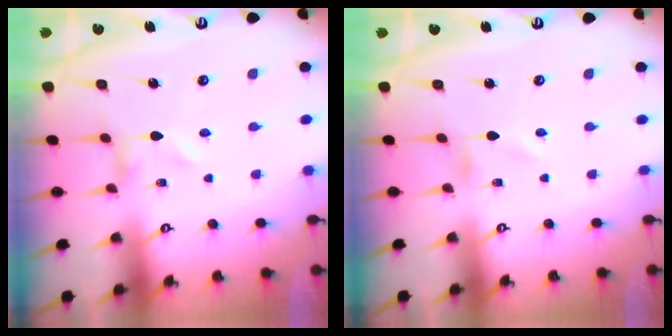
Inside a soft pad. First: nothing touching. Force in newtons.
{"total": 0.5, "press": 0.5, "slide": 0.2}